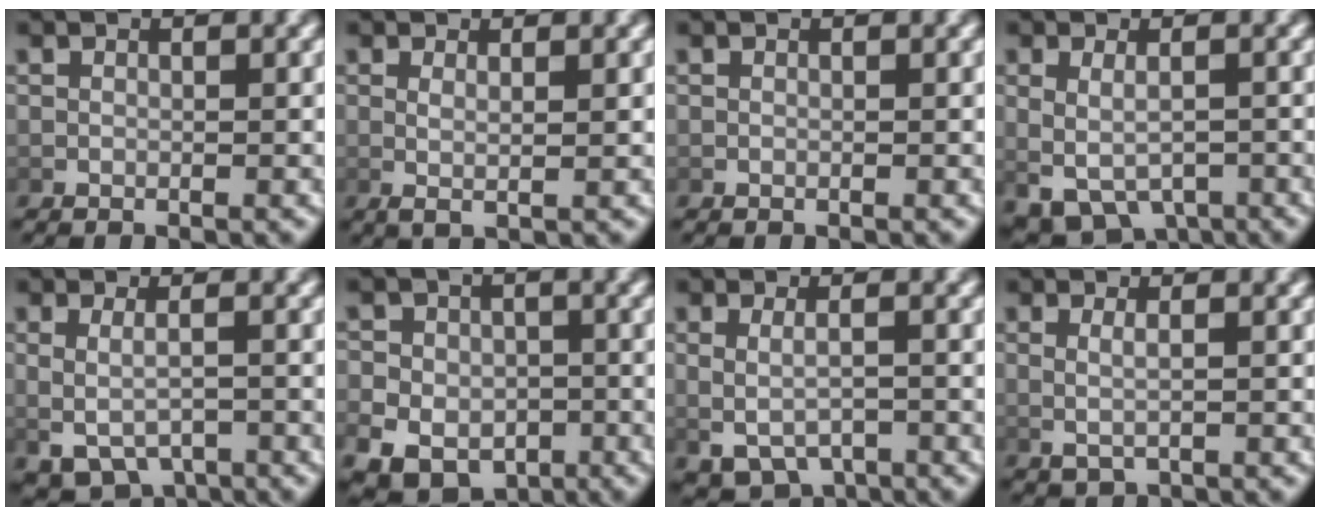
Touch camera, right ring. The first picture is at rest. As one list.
[{"total": 1.2, "force": [0.5, -0.1, 1.1], "torque": [-0.023, -0.013, 0.018]}, {"total": 0.0}, {"total": 6.0, "force": [-2.7, 4.3, 3.1], "torque": [-0.070, -0.034, -0.030]}, {"total": 4.6, "force": [-2.3, 2.9, 2.6], "torque": [-0.049, -0.025, -0.024]}, {"total": 8.2, "force": [-4.1, 6.4, 3.0], "torque": [-0.058, -0.038, -0.060]}, {"total": 4.0, "force": [-2.1, 2.6, 2.3], "torque": [-0.044, -0.023, -0.020]}, {"total": 1.6, "force": [0.0, 0.7, 1.4], "torque": [-0.032, -0.009, 0.012]}]